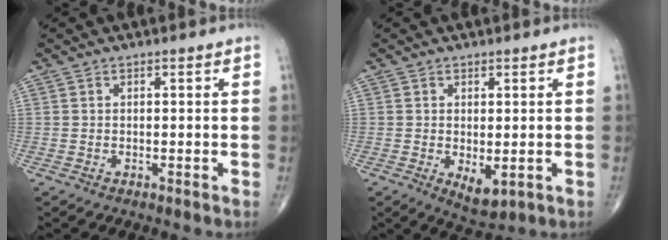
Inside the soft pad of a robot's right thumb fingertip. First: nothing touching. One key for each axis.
{"total": 4.4, "fx": -0.8, "fy": 2.2, "fz": 3.8, "tx": -0.053, "ty": -0.014, "tz": -0.002}